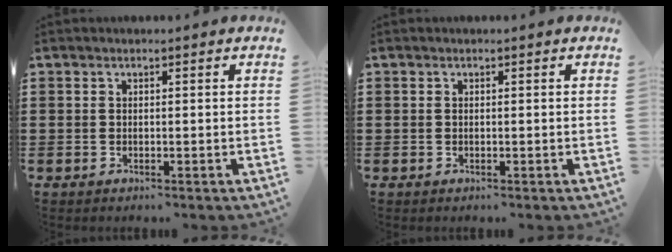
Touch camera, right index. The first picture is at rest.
{"total": 0.0}